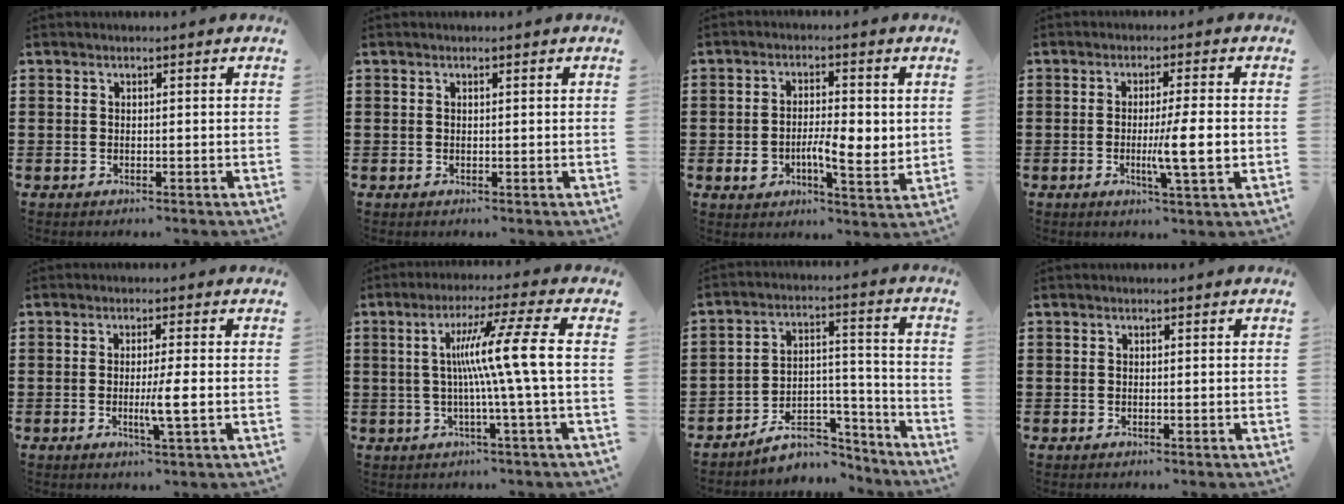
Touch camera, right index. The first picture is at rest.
{"total": 0.0}
{"total": 6.0, "force": [-1.0, 3.1, 5.1], "torque": [-0.075, 0.002, -0.021]}
{"total": 7.6, "force": [-1.1, 0.6, 7.5], "torque": [-0.123, -0.010, -0.018]}
{"total": 4.2, "force": [-0.7, -0.1, 4.1], "torque": [-0.070, -0.009, -0.015]}
{"total": 11.0, "force": [0.5, -1.1, 10.9], "torque": [-0.200, 0.000, -0.003]}
{"total": 8.3, "force": [-6.7, 3.7, 3.0], "torque": [-0.046, 0.030, -0.125]}
{"total": 0.0}